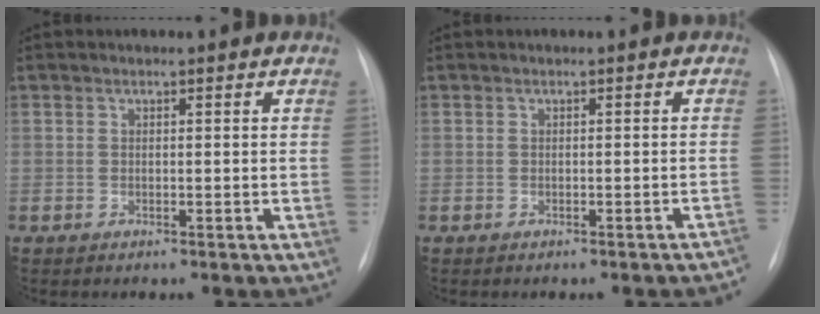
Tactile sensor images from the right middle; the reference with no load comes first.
{"total": 1.6, "force": [-1.4, -0.1, 0.8], "torque": [-0.008, 0.008, -0.015]}